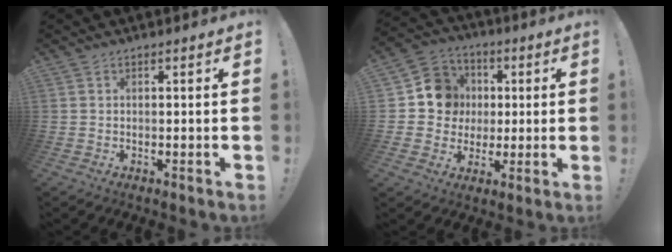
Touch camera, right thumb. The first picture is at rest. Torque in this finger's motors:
{"motor_torque": [1.07, 1.26, 0.24, -0.27, 0.00]}